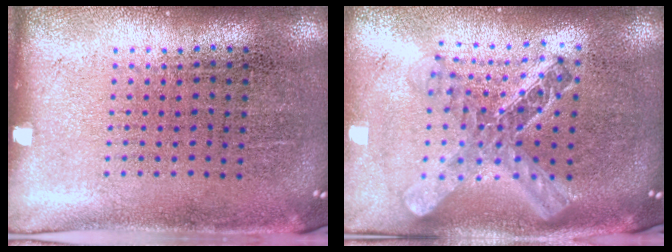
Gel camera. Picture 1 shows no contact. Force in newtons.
{"total": 2.1, "press": 1.7, "slide": 1.3}